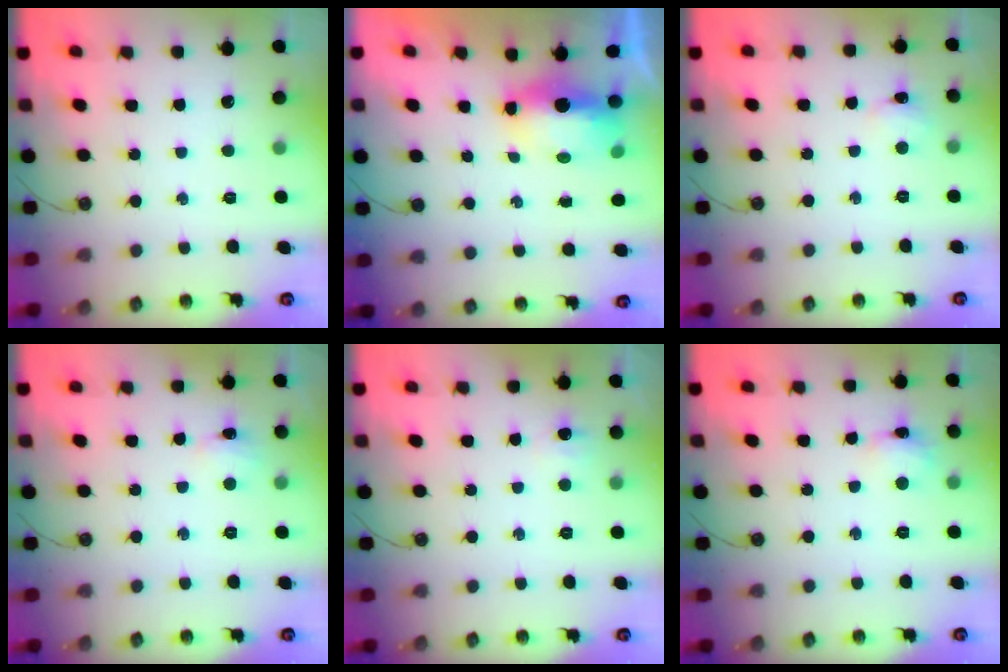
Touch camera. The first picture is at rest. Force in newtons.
{"total": 10.6, "press": 8.4, "slide": 6.5}
{"total": 1.7, "press": 1.6, "slide": 0.4}
{"total": 2.9, "press": 2.8, "slide": 0.6}
{"total": 4.9, "press": 4.8, "slide": 1.1}
{"total": 4.9, "press": 4.9, "slide": 0.4}